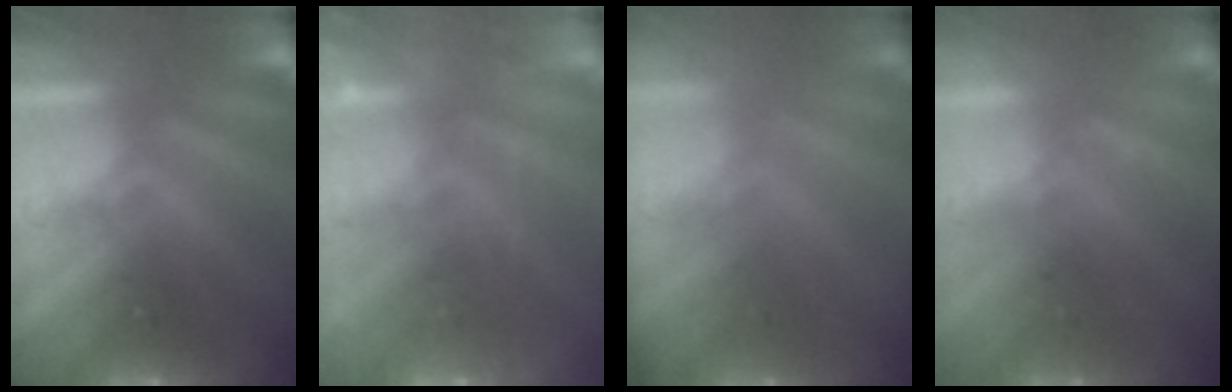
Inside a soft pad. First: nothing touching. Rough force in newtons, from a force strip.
{"total": 2.2}
{"total": 6.9}
{"total": 2.3}